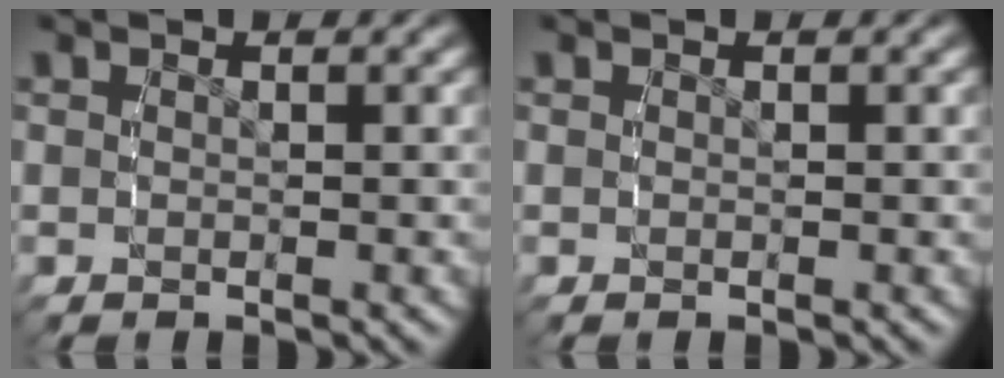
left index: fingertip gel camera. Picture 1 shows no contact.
{"total": 0.0}